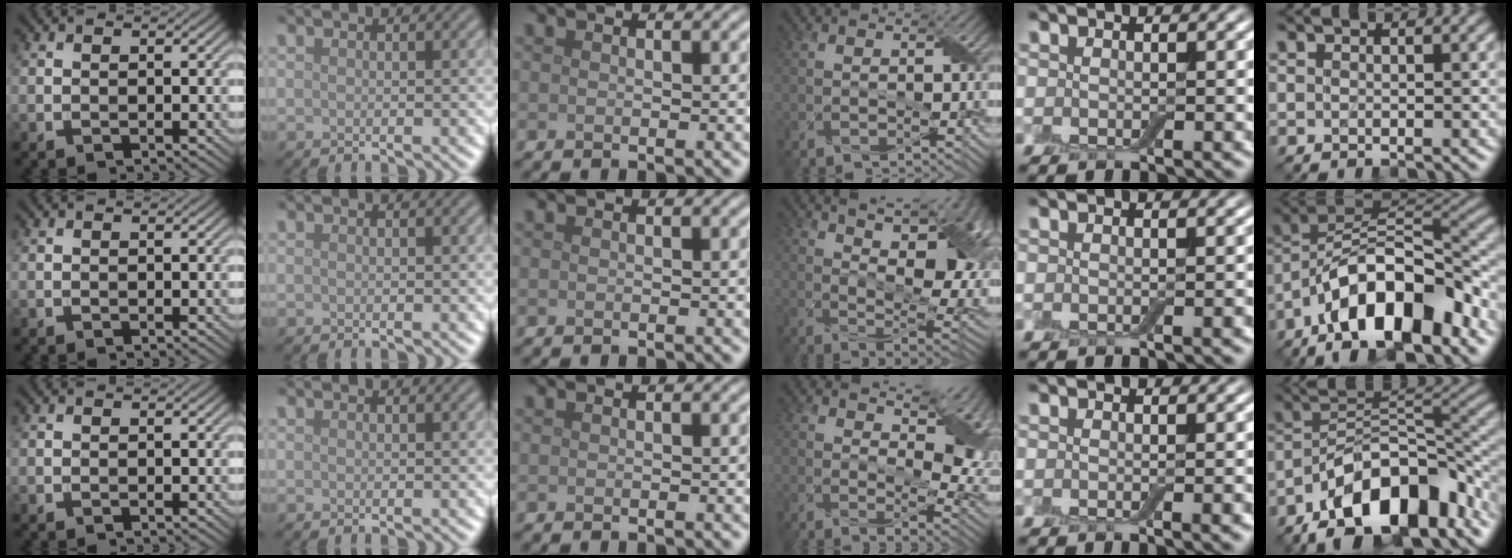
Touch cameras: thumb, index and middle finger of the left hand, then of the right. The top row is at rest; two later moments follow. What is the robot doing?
{"motion": "wrap", "object": "adhesive wrap"}